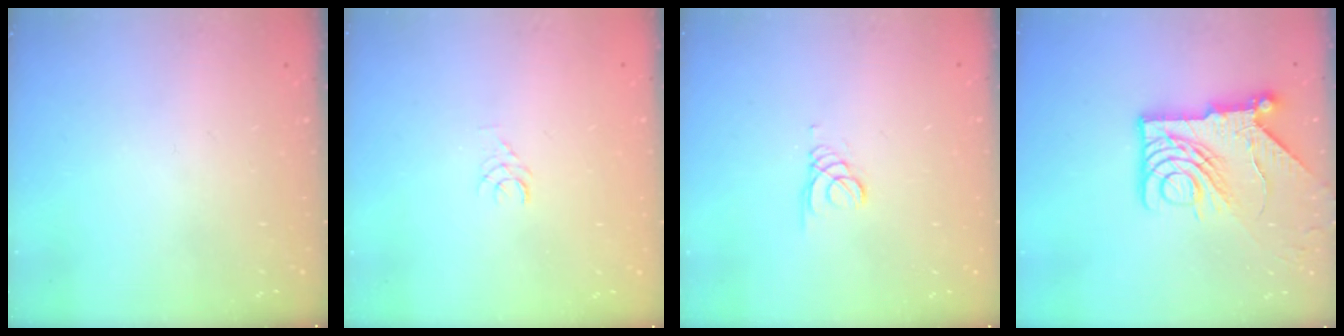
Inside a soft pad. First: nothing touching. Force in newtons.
{"total": 3.5, "press": 3.5, "slide": 0.3}
{"total": 1.5, "press": 1.5, "slide": 0.1}
{"total": 14.5, "press": 14.4, "slide": 1.7}